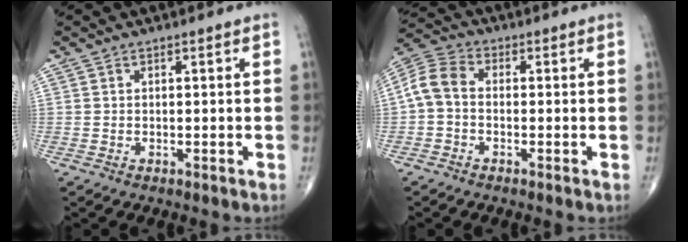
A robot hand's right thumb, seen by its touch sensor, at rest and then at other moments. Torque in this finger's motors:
{"motor_torque": [0.09, 0.19, 0.32, -0.36, 0.17]}